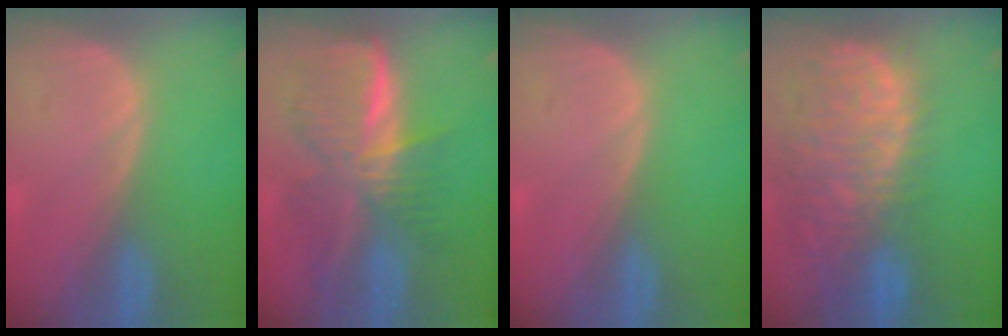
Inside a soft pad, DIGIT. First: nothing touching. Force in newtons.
{"total": 9.4, "press": 9.4, "slide": 0.6}
{"total": 0.0}
{"total": 13.6, "press": 11.2, "slide": 7.7}